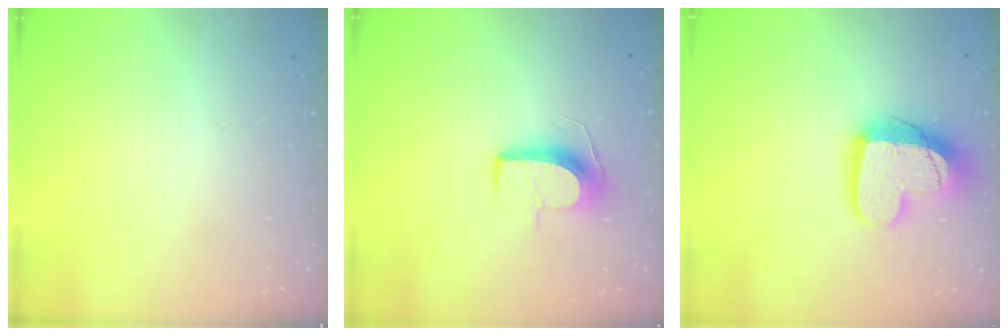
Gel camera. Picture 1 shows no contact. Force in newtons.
{"total": 10.2, "press": 10.2, "slide": 0.0}
{"total": 16.0, "press": 15.9, "slide": 1.5}